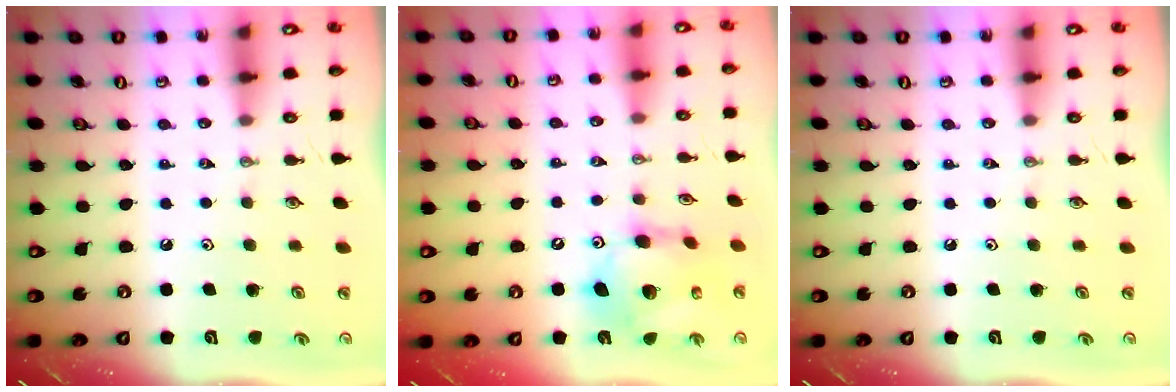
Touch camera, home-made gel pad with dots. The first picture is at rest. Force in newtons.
{"total": 13.7, "press": 13.6, "slide": 1.4}
{"total": 0.0}